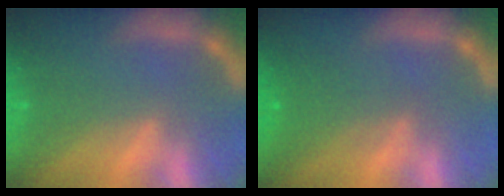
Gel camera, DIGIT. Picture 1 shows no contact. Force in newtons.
{"total": 3.0}